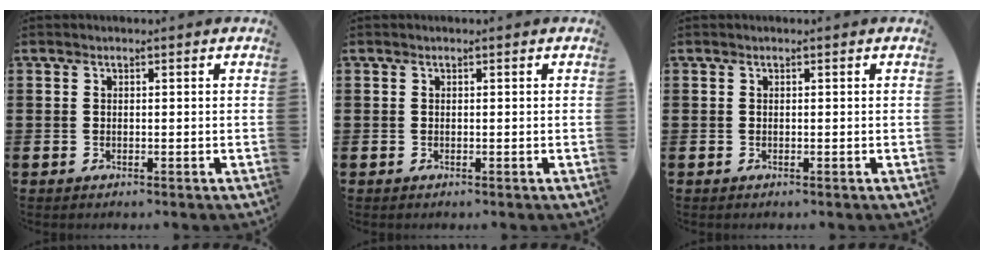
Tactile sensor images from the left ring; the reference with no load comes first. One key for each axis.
{"total": 0.0}
{"total": 0.0}